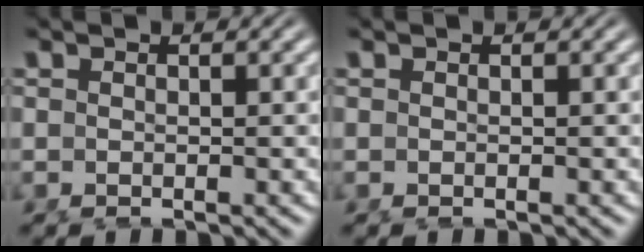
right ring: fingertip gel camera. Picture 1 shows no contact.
{"total": 0.0}